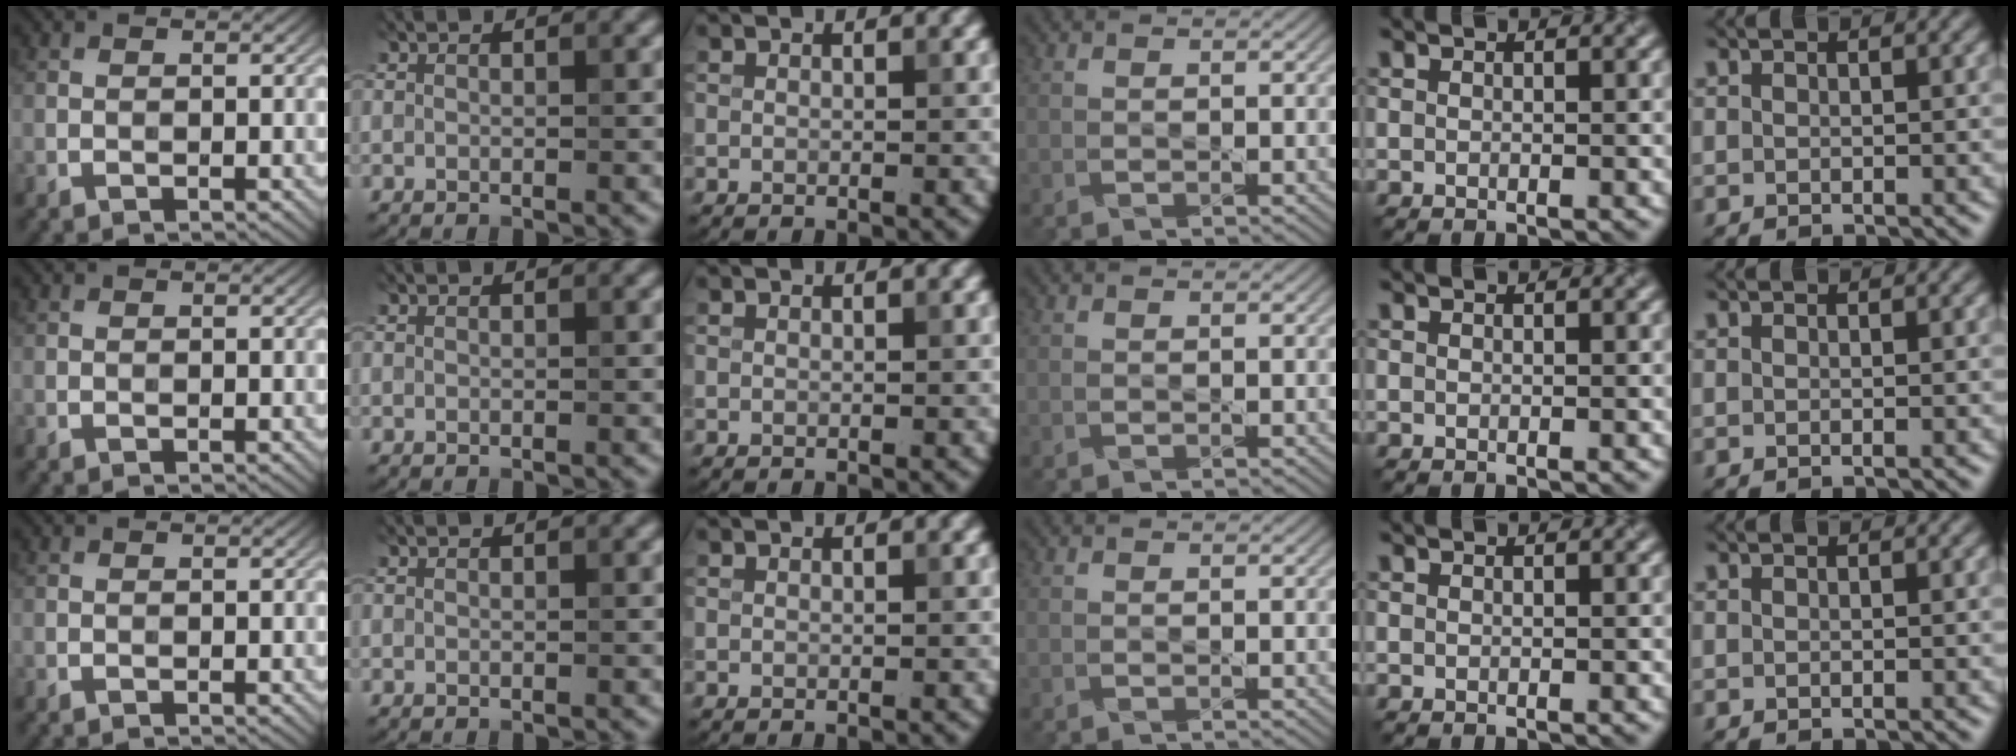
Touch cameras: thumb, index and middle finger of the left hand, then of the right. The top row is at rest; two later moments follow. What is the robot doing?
{"motion": "pour", "object": "bucket"}